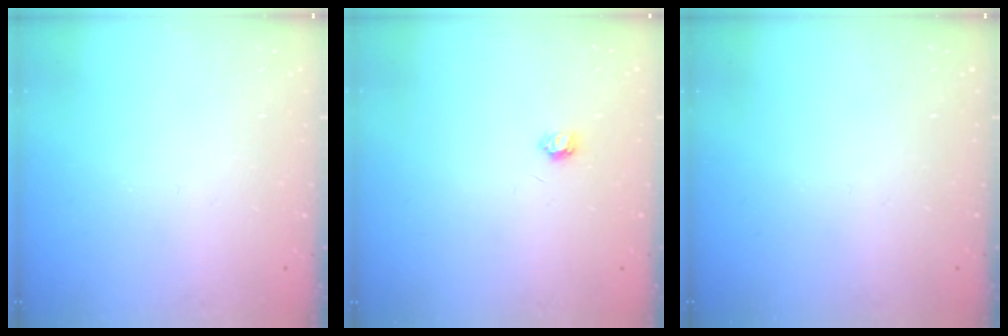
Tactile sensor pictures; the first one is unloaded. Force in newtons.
{"total": 3.1, "press": 3.1, "slide": 0.5}
{"total": 0.0}